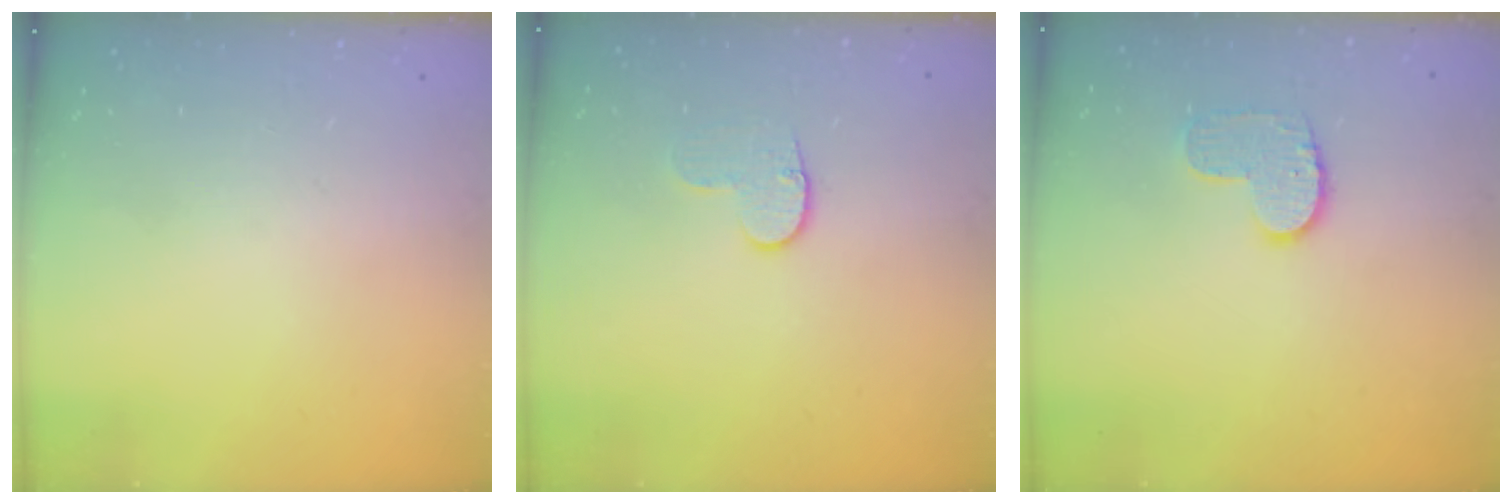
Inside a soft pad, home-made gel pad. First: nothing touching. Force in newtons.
{"total": 5.7, "press": 5.6, "slide": 0.6}
{"total": 7.9, "press": 7.9, "slide": 0.3}